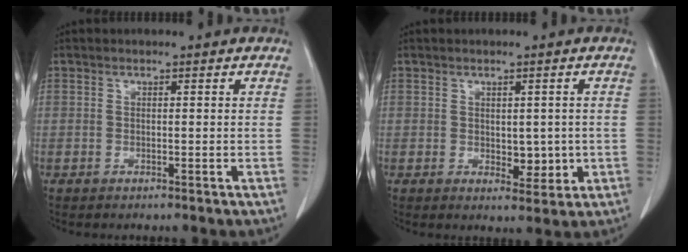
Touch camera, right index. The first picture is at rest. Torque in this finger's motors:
{"motor_torque": [0.14, 0.17, 0.08, 0.03]}